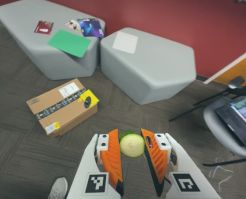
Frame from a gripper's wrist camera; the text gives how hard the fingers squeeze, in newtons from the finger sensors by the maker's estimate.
{"total": 8.7, "left": 8.5, "right": 8.8}